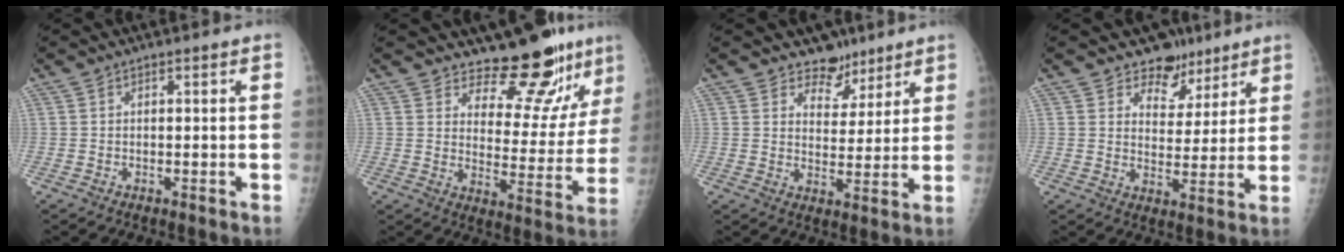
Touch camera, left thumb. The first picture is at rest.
{"total": 13.1, "force": [11.5, 4.1, 4.8], "torque": [-0.025, -0.109, 0.159]}
{"total": 6.3, "force": [5.0, 3.7, 0.5], "torque": [0.026, -0.038, 0.084]}
{"total": 7.7, "force": [5.8, 4.9, 0.9], "torque": [0.023, -0.038, 0.092]}